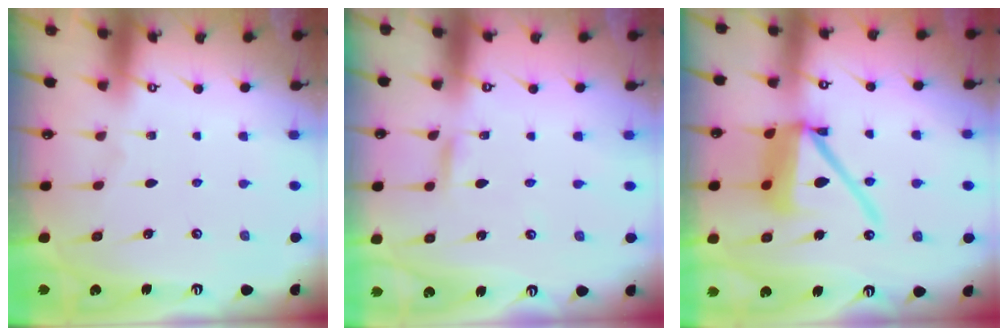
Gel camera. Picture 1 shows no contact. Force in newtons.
{"total": 3.5, "press": 3.5, "slide": 0.4}
{"total": 14.8, "press": 14.6, "slide": 2.4}